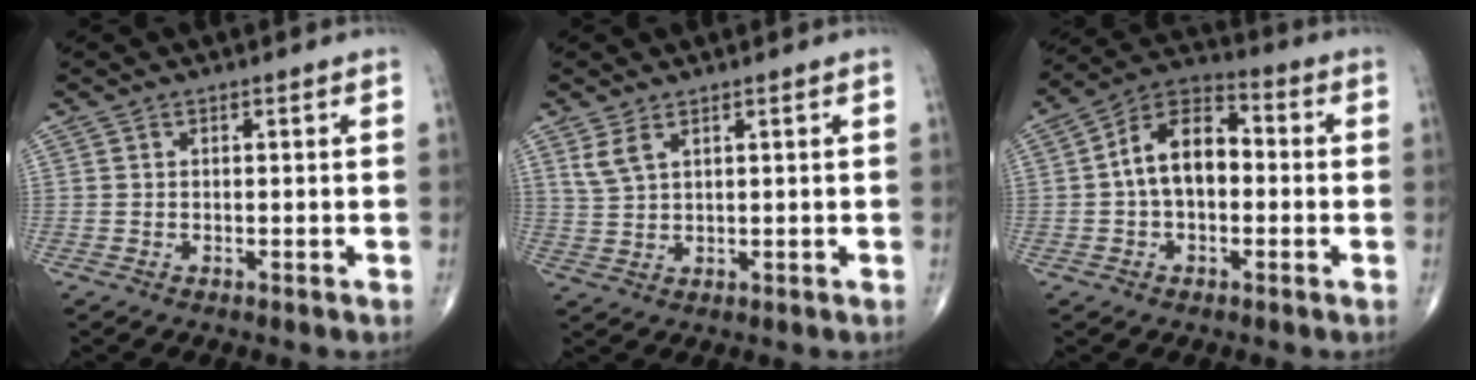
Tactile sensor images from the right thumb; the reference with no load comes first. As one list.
[{"total": 3.3, "force": [2.0, 1.3, 2.3], "torque": [-0.051, -0.002, 0.050]}, {"total": 11.9, "force": [0.0, 7.4, 9.3], "torque": [-0.146, 0.036, -0.013]}]